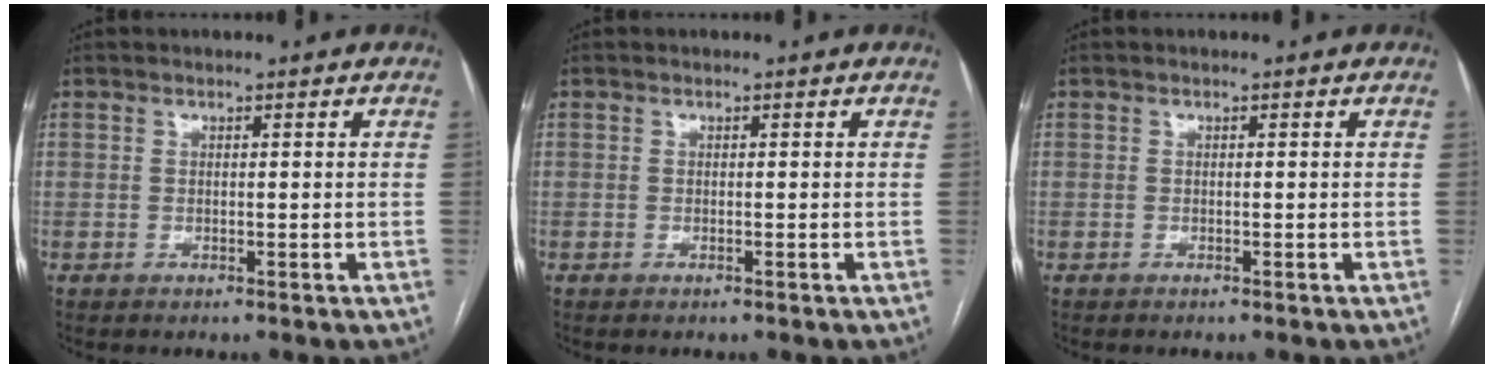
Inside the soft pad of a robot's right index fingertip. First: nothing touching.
{"total": 0.0}
{"total": 0.0}